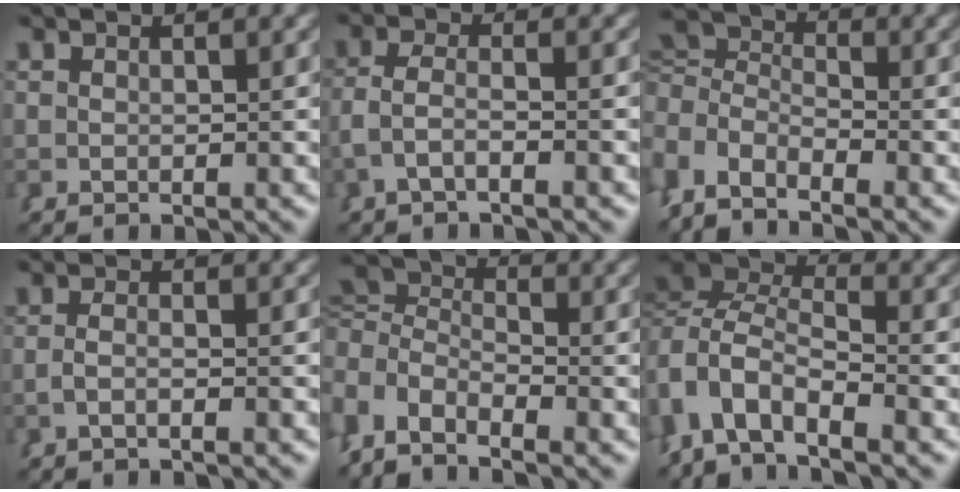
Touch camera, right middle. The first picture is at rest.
{"total": 2.5, "force": [-1.2, 0.7, 2.0], "torque": [-0.057, -0.011, -0.017]}
{"total": 6.0, "force": [0.7, 5.0, 3.2], "torque": [-0.079, -0.010, 0.004]}
{"total": 1.6, "force": [-1.1, -0.7, 0.9], "torque": [-0.027, -0.004, -0.019]}
{"total": 6.8, "force": [0.7, 5.7, 3.6], "torque": [-0.088, -0.009, 0.003]}
{"total": 7.2, "force": [0.2, 5.4, 4.7], "torque": [-0.114, -0.012, -0.008]}